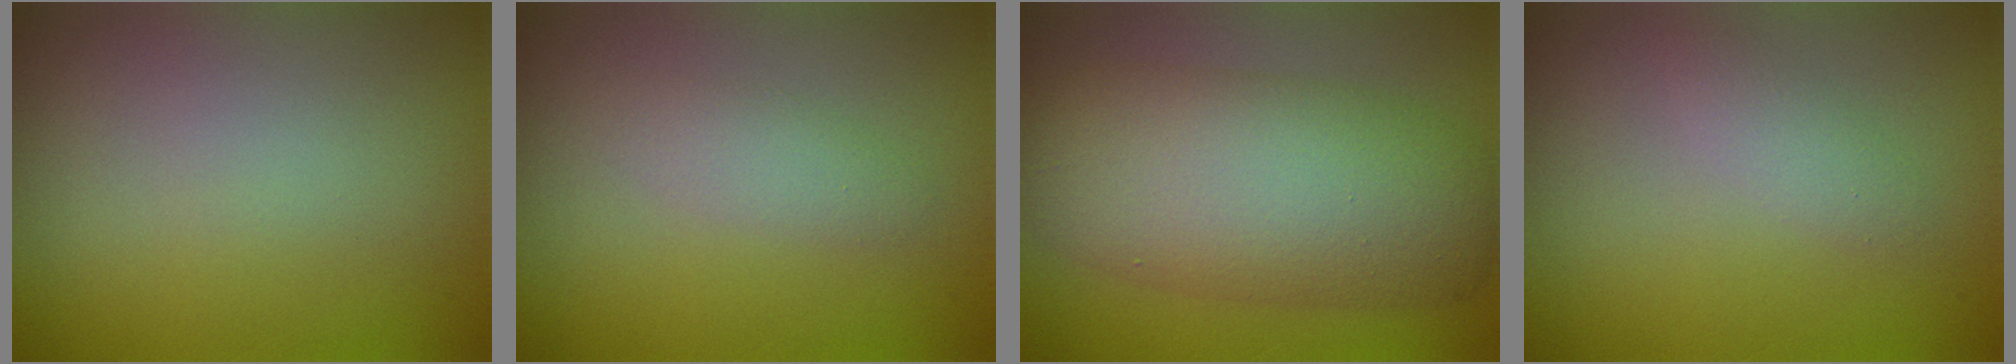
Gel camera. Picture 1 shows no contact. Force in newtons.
{"total": 1.6, "press": 1.6, "slide": 0.0}
{"total": 9.7, "press": 9.7, "slide": 0.3}
{"total": 1.3, "press": 1.3, "slide": 0.1}